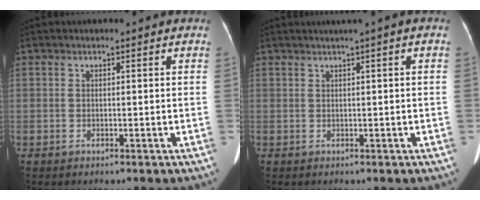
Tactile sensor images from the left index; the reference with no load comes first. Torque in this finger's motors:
{"motor_torque": [0.46, -0.80, 0.21, 0.08]}